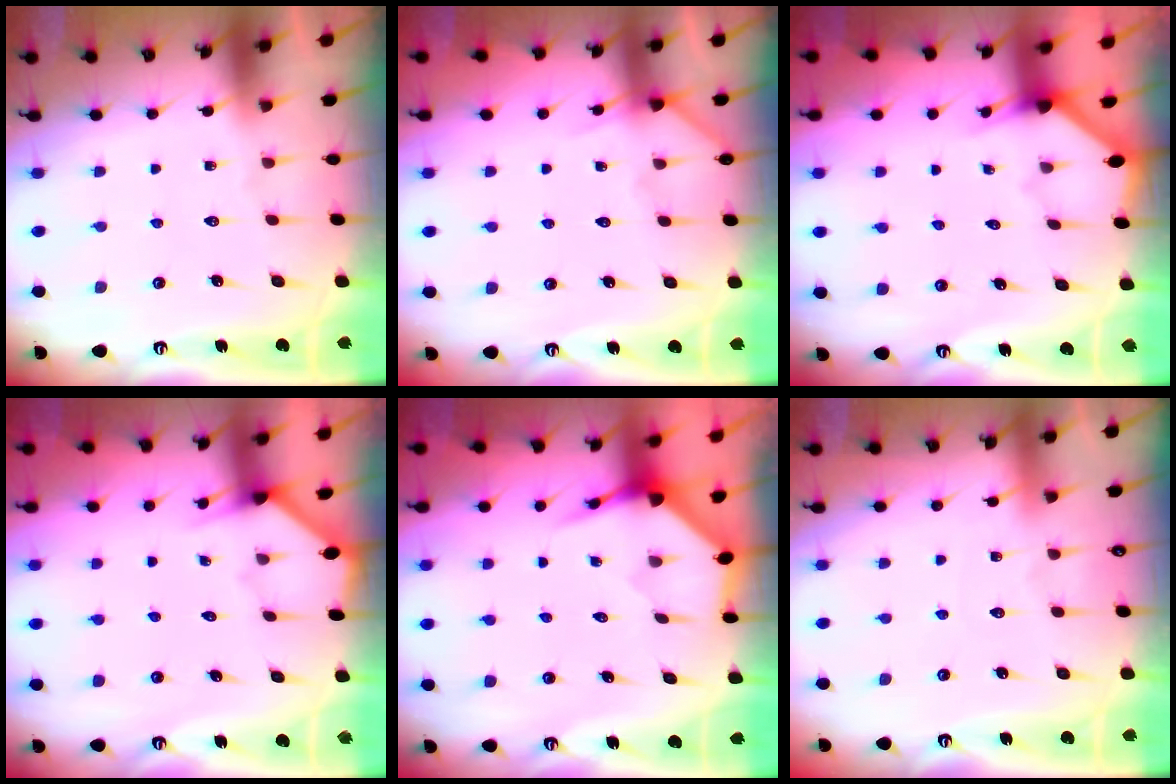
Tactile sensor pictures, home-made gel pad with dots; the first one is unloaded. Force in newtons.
{"total": 4.8, "press": 4.8, "slide": 0.6}
{"total": 3.3, "press": 3.2, "slide": 0.3}
{"total": 1.9, "press": 1.9, "slide": 0.1}
{"total": 3.8, "press": 3.8, "slide": 0.1}
{"total": 1.5, "press": 1.5, "slide": 0.2}